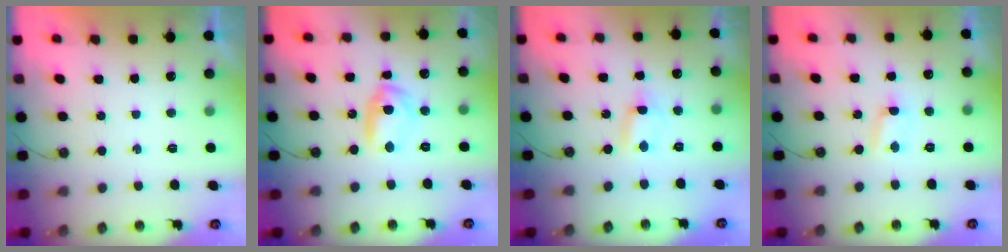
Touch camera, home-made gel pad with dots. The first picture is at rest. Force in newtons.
{"total": 9.8, "press": 9.7, "slide": 0.7}
{"total": 0.6, "press": 0.3, "slide": 0.6}
{"total": 2.4, "press": 2.4, "slide": 0.3}